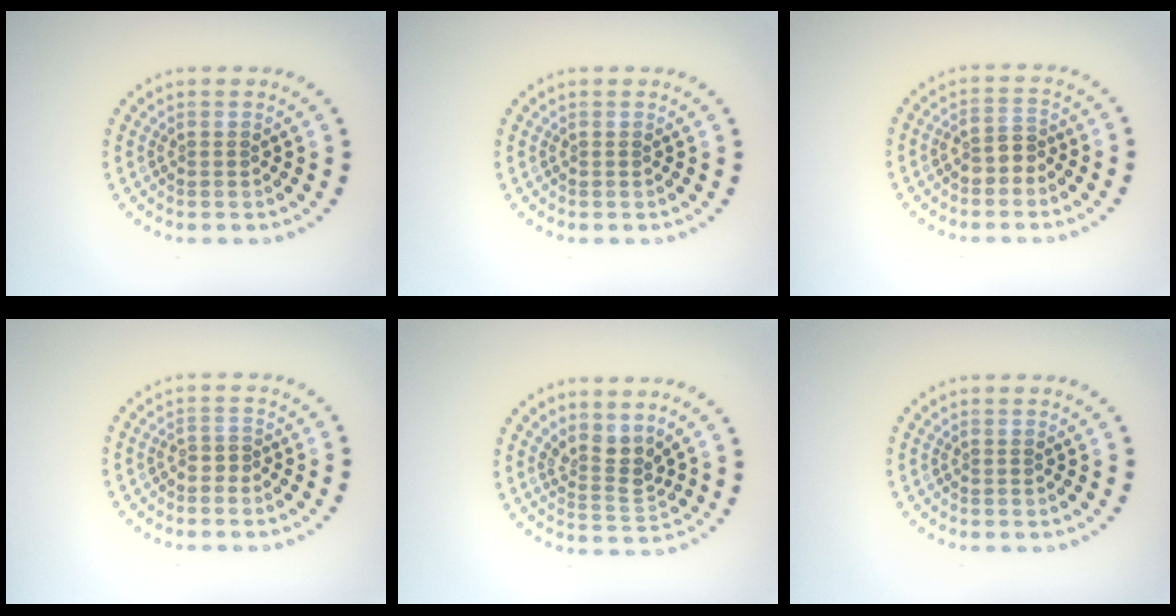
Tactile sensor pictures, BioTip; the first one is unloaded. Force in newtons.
{"total": 0.0}
{"total": 2.1, "press": 2.0, "slide": 0.8}
{"total": 0.8, "press": 0.5, "slide": 0.6}
{"total": 2.7, "press": 2.0, "slide": 1.9}
{"total": 0.0}